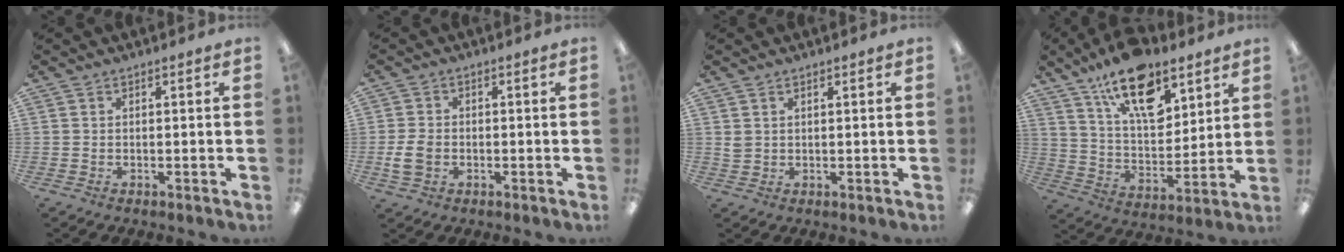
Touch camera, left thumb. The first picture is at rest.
{"total": 4.7, "force": [-1.2, 3.5, 2.9], "torque": [-0.068, -0.001, -0.023]}
{"total": 1.4, "force": [0.8, 1.0, 0.6], "torque": [-0.013, 0.002, 0.014]}
{"total": 18.7, "force": [11.8, 9.1, 11.3], "torque": [-0.179, -0.055, 0.203]}